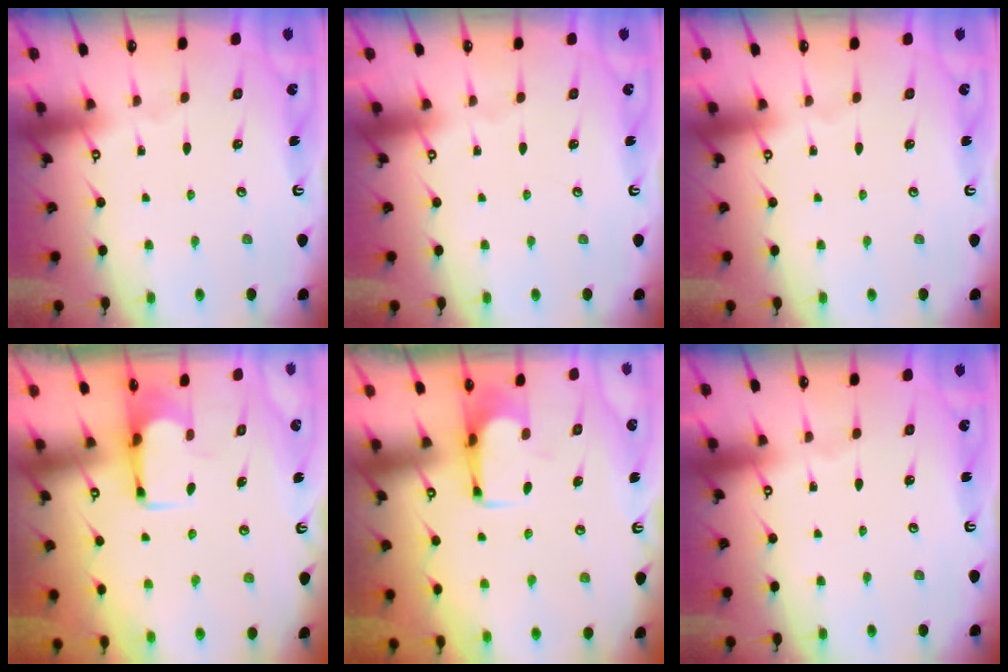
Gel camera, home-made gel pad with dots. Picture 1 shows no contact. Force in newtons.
{"total": 0.0}
{"total": 0.0}
{"total": 1.9, "press": 1.8, "slide": 0.7}
{"total": 4.1, "press": 3.9, "slide": 1.3}
{"total": 0.0}